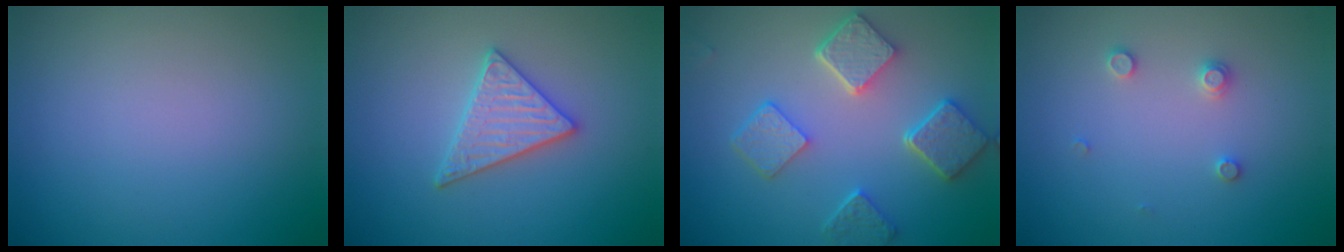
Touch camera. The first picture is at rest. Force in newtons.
{"total": 2.9, "press": 2.8, "slide": 0.5}
{"total": 5.5, "press": 4.4, "slide": 3.3}
{"total": 1.3, "press": 1.3, "slide": 0.2}